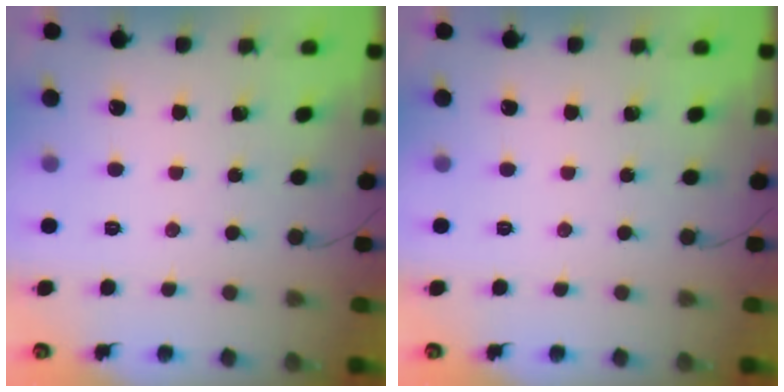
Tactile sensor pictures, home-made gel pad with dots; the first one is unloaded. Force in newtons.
{"total": 0.0}